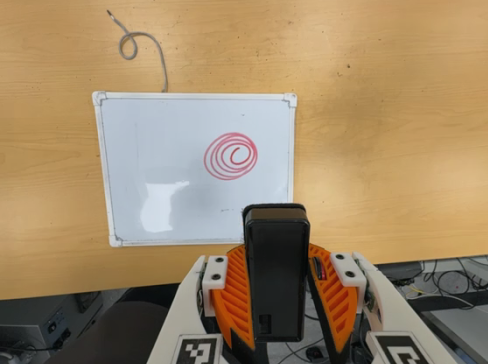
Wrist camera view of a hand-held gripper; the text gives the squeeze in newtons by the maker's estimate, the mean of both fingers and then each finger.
{"total": 8.0, "left": 6.3, "right": 9.7}